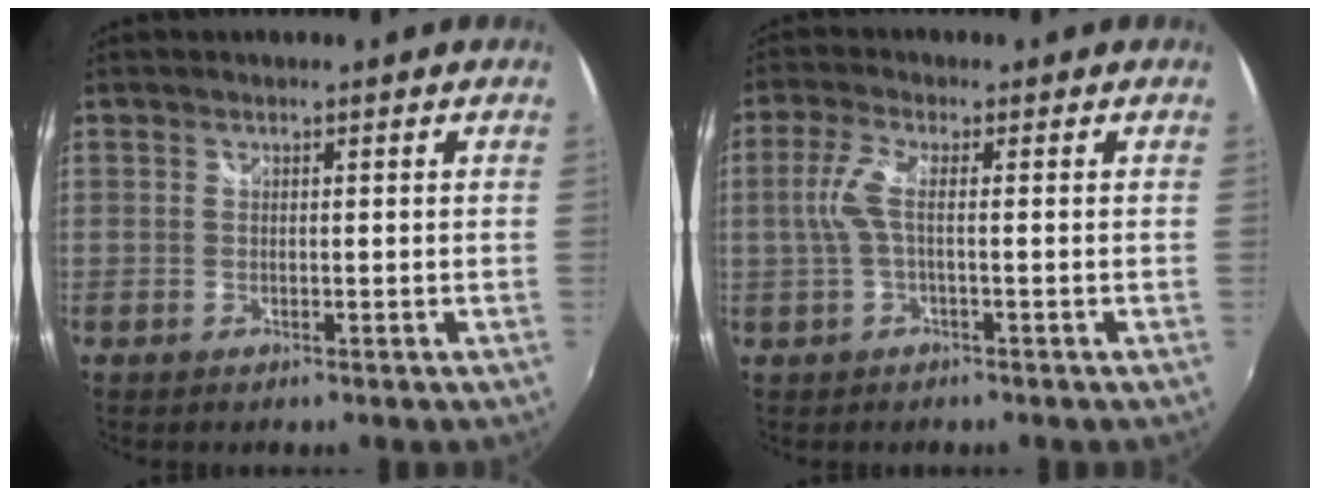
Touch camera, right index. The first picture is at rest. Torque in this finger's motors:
{"motor_torque": [0.30, 0.16, 0.45, 0.15]}